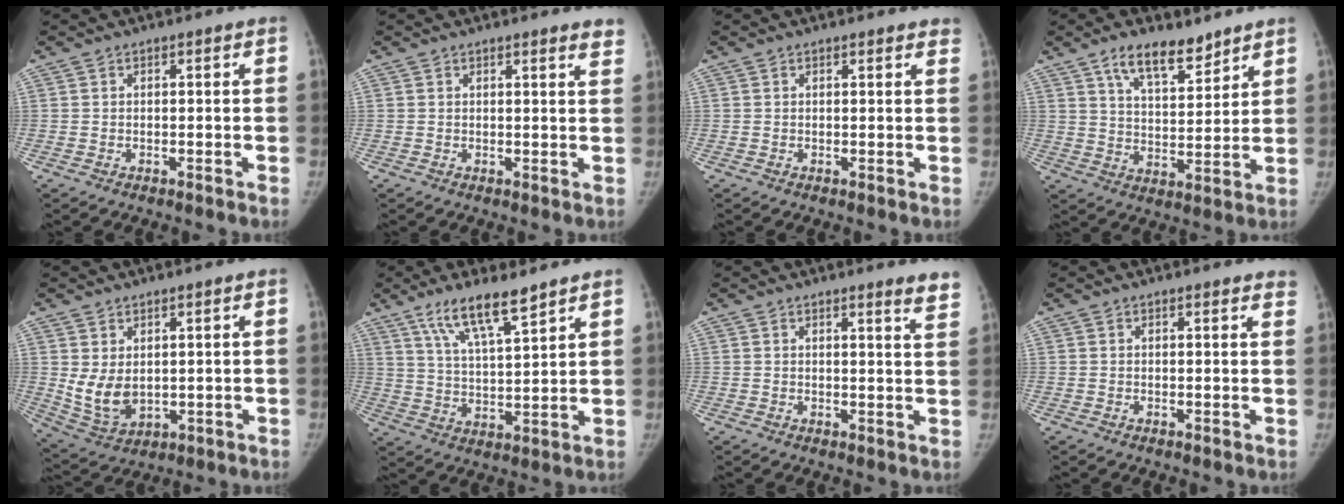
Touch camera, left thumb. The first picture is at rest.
{"total": 3.9, "force": [3.5, 0.4, 1.6], "torque": [-0.012, -0.017, 0.029]}
{"total": 3.3, "force": [3.0, 0.8, 1.2], "torque": [0.001, -0.005, 0.026]}
{"total": 10.4, "force": [7.4, 4.2, 6.0], "torque": [-0.076, -0.050, 0.132]}
{"total": 7.3, "force": [1.5, 4.7, 5.5], "torque": [-0.092, -0.020, 0.050]}
{"total": 10.8, "force": [7.6, 2.1, 7.4], "torque": [-0.129, -0.041, 0.146]}
{"total": 5.0, "force": [4.4, 0.2, 2.5], "torque": [-0.022, -0.029, 0.039]}
{"total": 4.2, "force": [3.9, 0.9, 1.4], "torque": [0.003, -0.010, 0.032]}